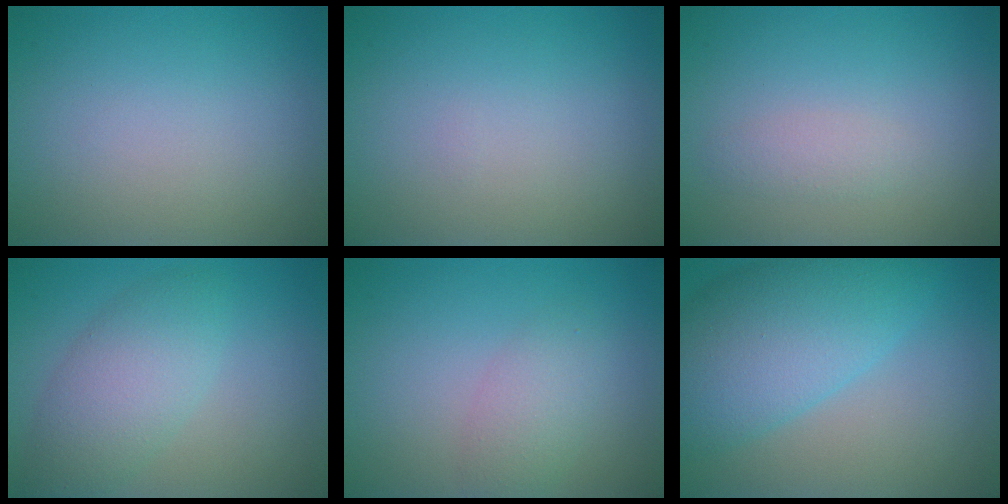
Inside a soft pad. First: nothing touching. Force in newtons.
{"total": 0.0}
{"total": 1.1, "press": 1.1, "slide": 0.0}
{"total": 4.6, "press": 4.6, "slide": 0.0}
{"total": 2.3, "press": 2.3, "slide": 0.1}
{"total": 8.5, "press": 8.5, "slide": 0.4}